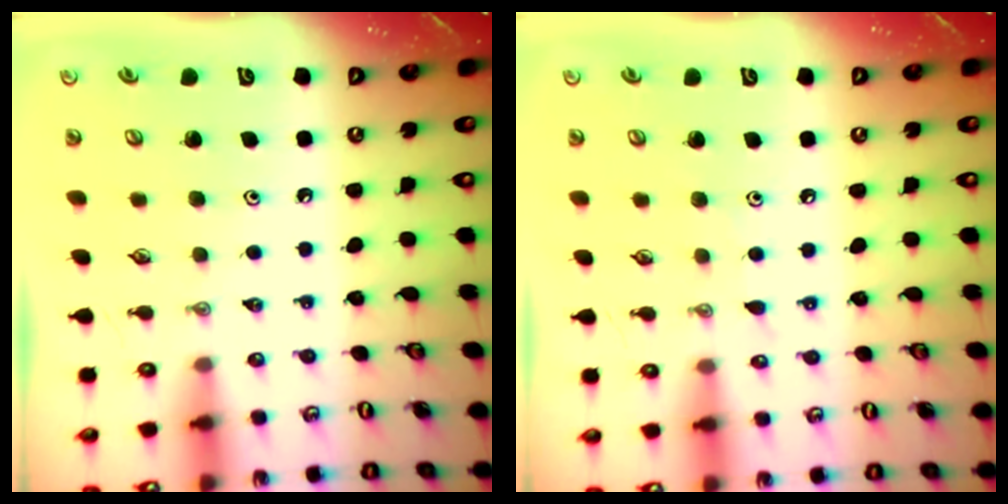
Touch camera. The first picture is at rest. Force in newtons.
{"total": 5.5, "press": 5.5, "slide": 0.6}